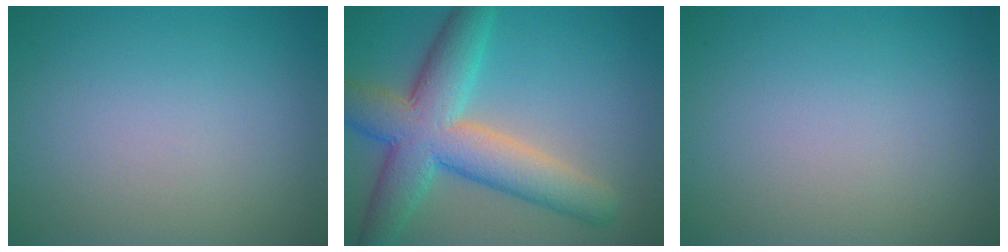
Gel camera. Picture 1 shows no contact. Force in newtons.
{"total": 9.0, "press": 9.0, "slide": 0.4}
{"total": 0.0}